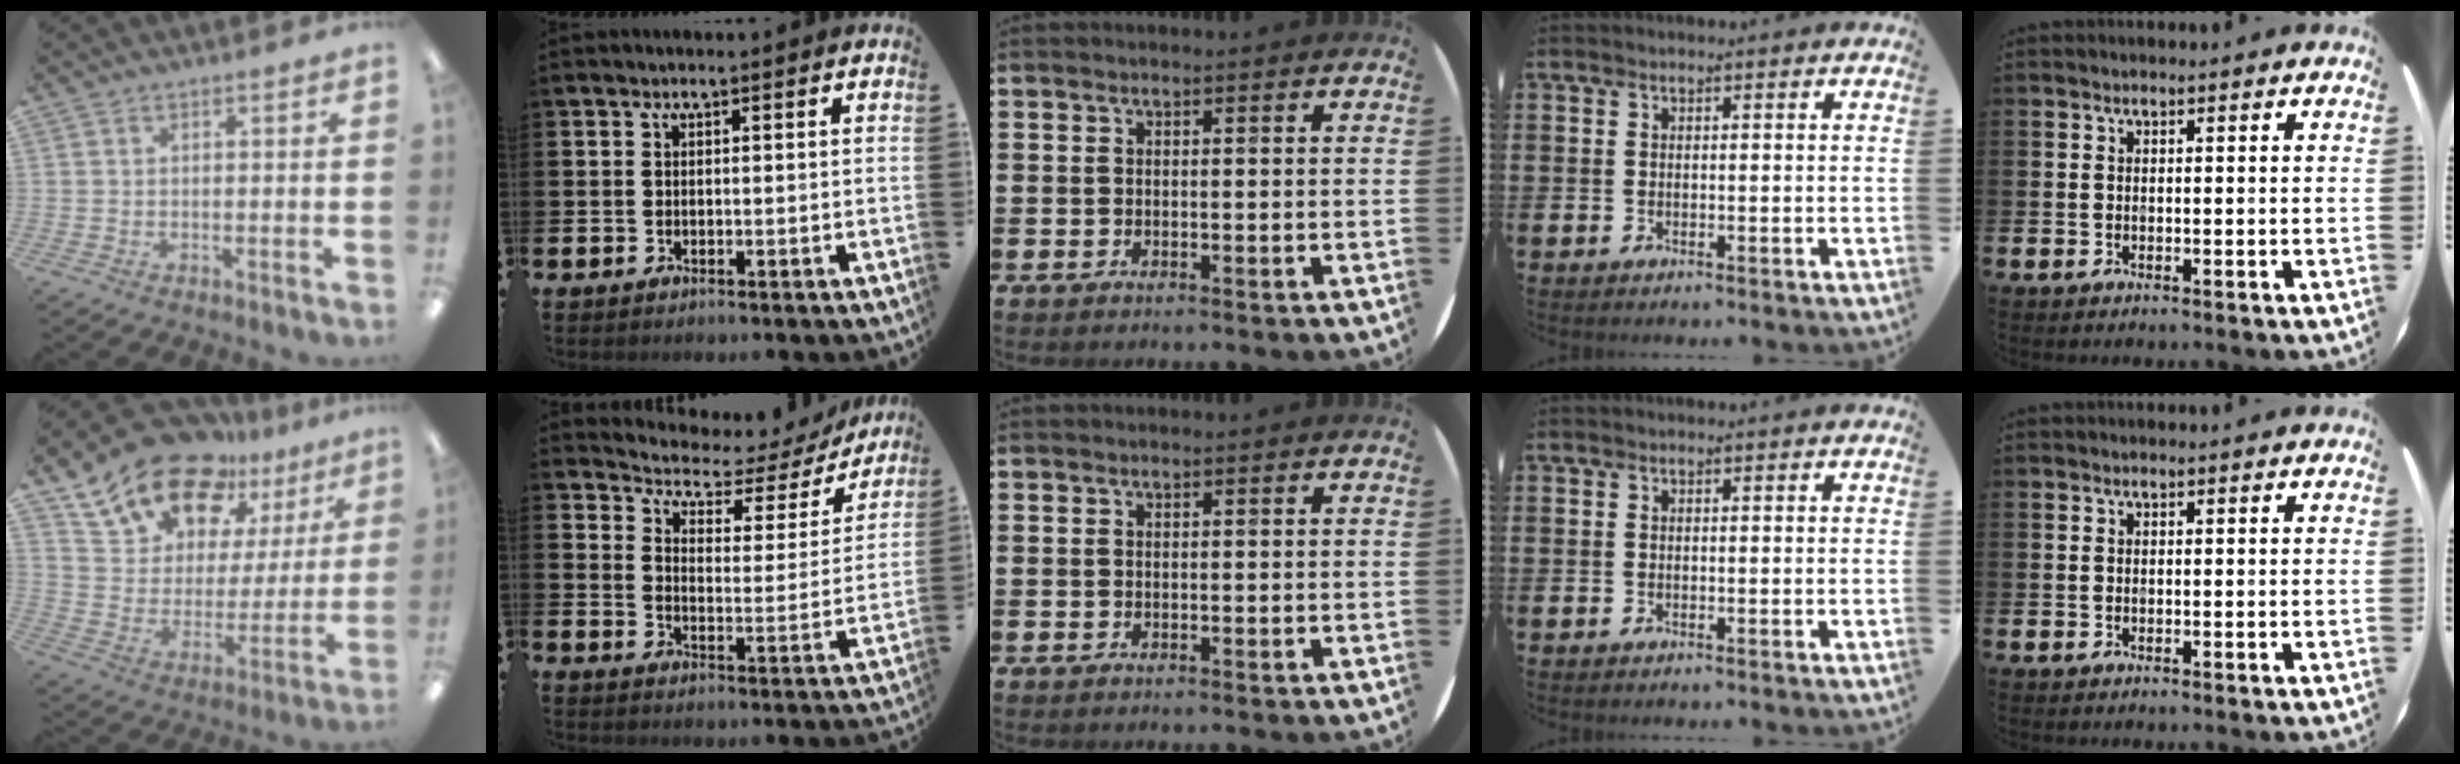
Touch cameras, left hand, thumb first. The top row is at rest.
{"thumb": {"total": 17.9, "force": [13.8, 9.1, 6.7], "torque": [-0.137, -0.089, 0.252]}, "index": {"total": 4.3, "force": [3.8, 1.8, 0.9], "torque": [-0.047, -0.030, 0.055]}}